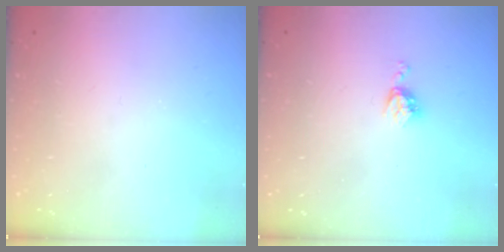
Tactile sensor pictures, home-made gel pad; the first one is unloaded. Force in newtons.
{"total": 4.5, "press": 4.4, "slide": 0.7}